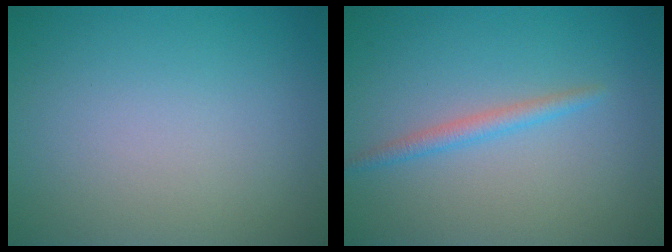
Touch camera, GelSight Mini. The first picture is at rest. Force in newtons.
{"total": 1.6, "press": 1.6, "slide": 0.0}